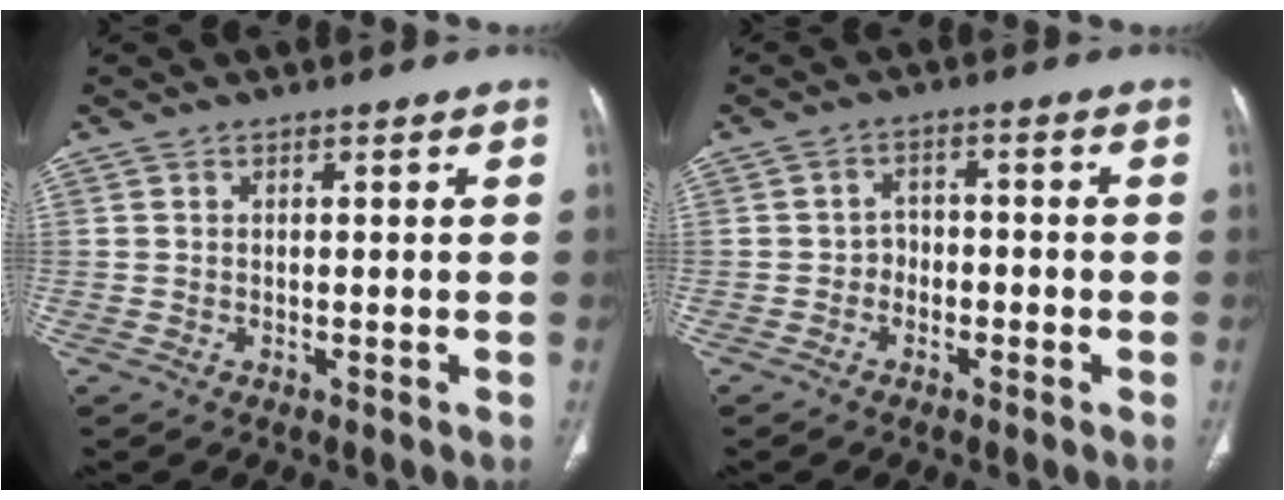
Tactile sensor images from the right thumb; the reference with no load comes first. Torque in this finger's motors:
{"motor_torque": [-0.34, 0.22, -0.20, -0.10, -0.01]}